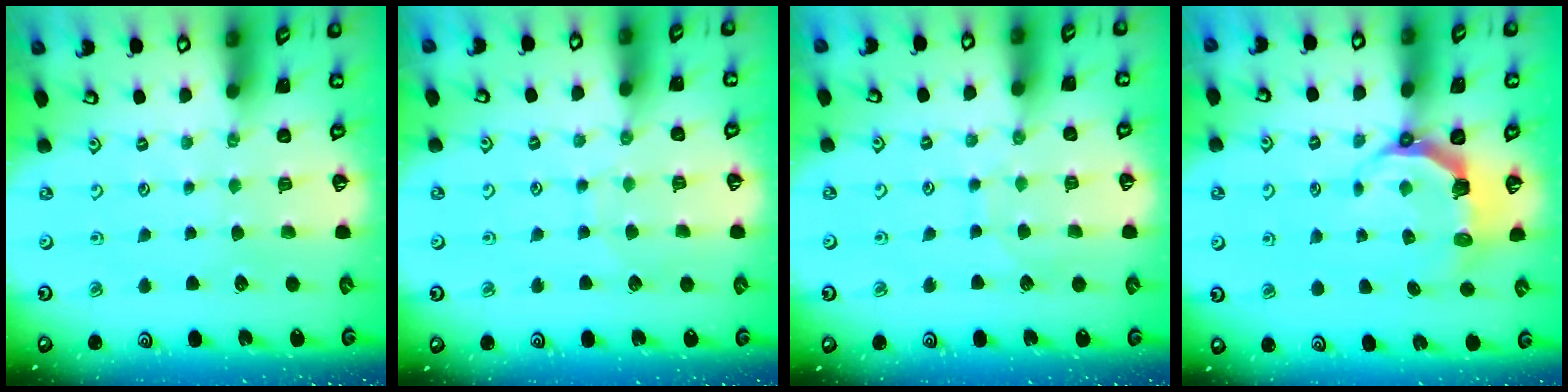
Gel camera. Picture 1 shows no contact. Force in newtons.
{"total": 5.7, "press": 5.7, "slide": 0.6}
{"total": 6.3, "press": 6.3, "slide": 0.2}
{"total": 6.1, "press": 4.5, "slide": 4.2}